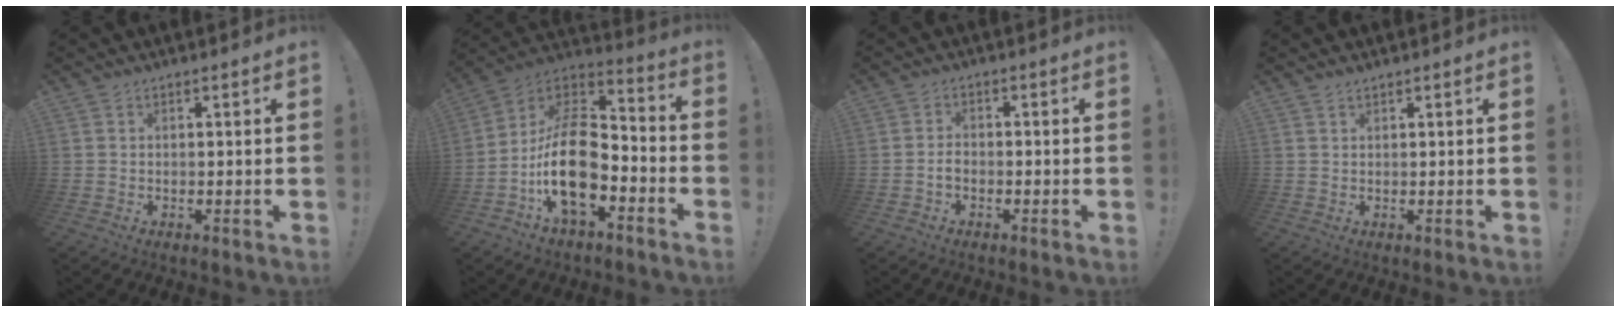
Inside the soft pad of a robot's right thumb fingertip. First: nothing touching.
{"total": 19.3, "force": [-5.6, 11.1, 14.7], "torque": [-0.286, 0.037, -0.089]}
{"total": 2.2, "force": [-1.0, 1.3, 1.4], "torque": [-0.029, 0.011, -0.016]}
{"total": 1.0, "force": [0.9, 0.3, 0.4], "torque": [-0.008, -0.001, 0.018]}